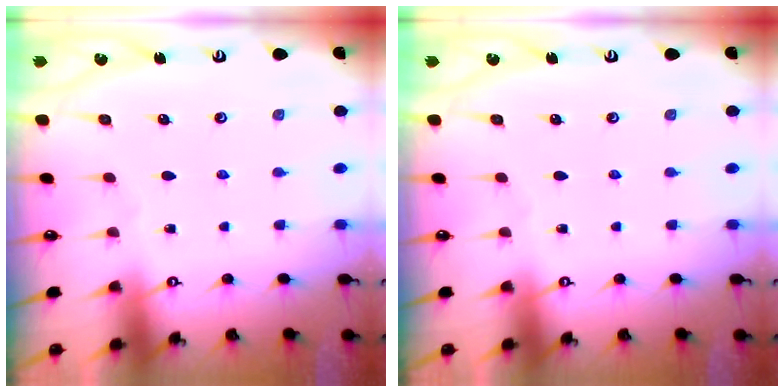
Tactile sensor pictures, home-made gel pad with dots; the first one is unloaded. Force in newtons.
{"total": 0.0}